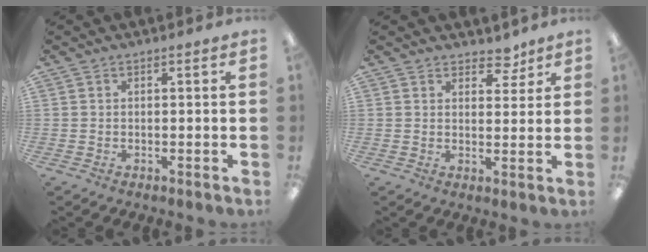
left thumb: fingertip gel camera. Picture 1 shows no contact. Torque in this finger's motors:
{"motor_torque": [0.24, 0.22, -0.10, -0.17, -0.01]}